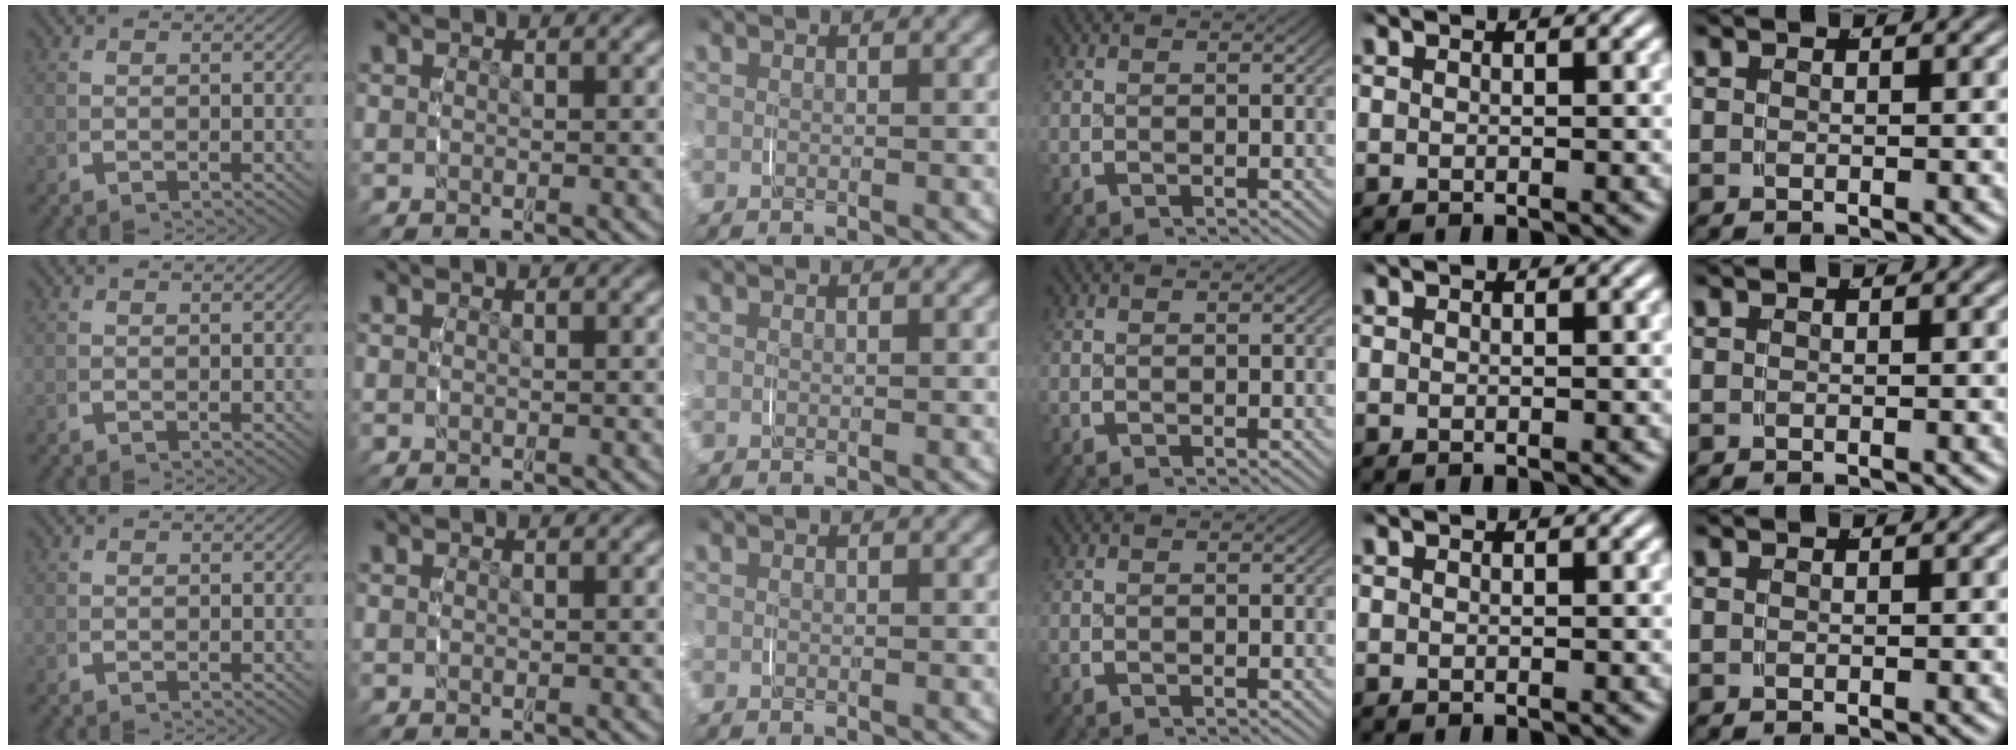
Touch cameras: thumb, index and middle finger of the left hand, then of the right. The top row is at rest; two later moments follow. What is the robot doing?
{"motion": "grasp_and_lifting", "object": "scarf"}